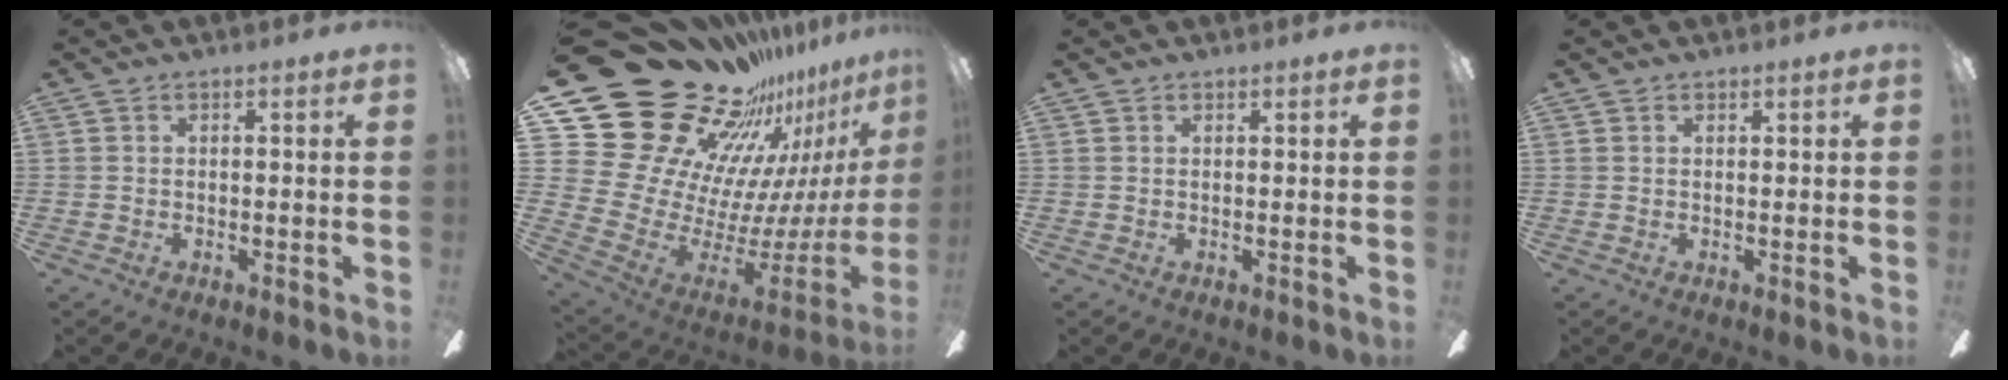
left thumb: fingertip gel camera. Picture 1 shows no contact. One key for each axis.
{"total": 32.7, "fx": 22.3, "fy": 17.5, "fz": 16.4, "tx": -0.233, "ty": -0.227, "tz": 0.479}
{"total": 0.5, "fx": 0.5, "fy": 0.2, "fz": 0.0, "tx": -0.001, "ty": 0.000, "tz": 0.010}
{"total": 0.7, "fx": 0.6, "fy": 0.3, "fz": 0.0, "tx": 0.000, "ty": 0.000, "tz": 0.011}